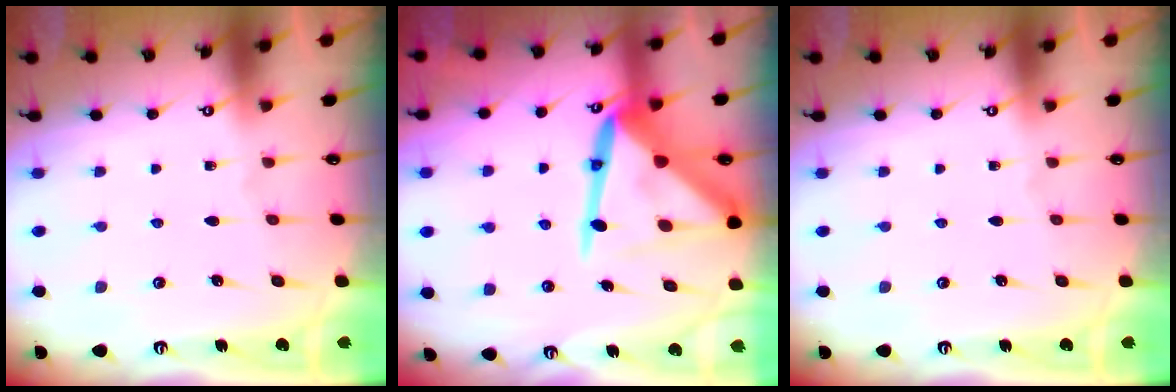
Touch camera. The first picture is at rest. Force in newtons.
{"total": 17.2, "press": 17.1, "slide": 1.6}
{"total": 0.0}